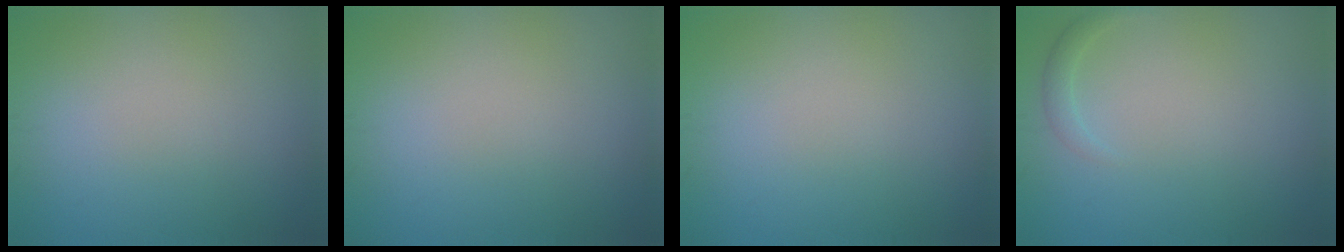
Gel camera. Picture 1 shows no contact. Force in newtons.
{"total": 0.0}
{"total": 0.0}
{"total": 1.1, "press": 1.1, "slide": 0.0}